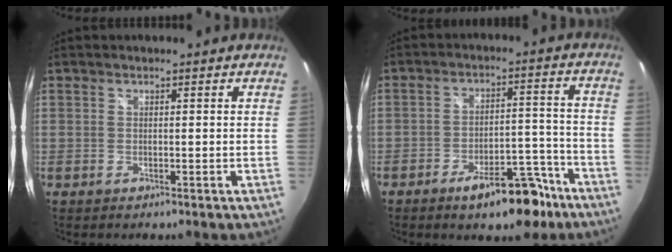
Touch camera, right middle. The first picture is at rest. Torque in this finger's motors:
{"motor_torque": [1.13, -1.01, 0.64, 0.07]}